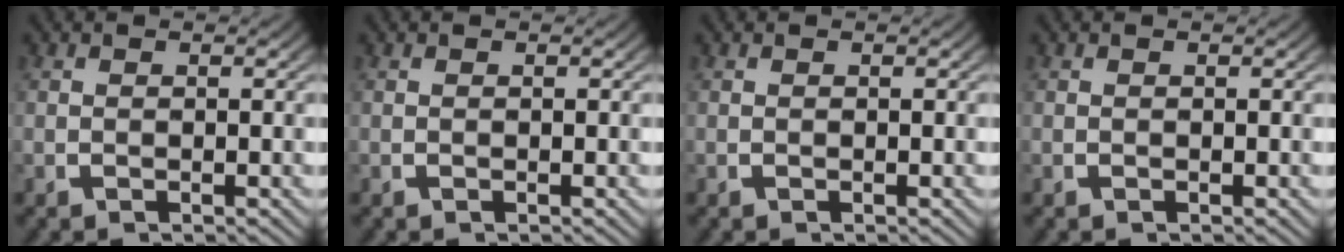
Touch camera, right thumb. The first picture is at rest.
{"total": 0.0}
{"total": 0.0}
{"total": 0.0}